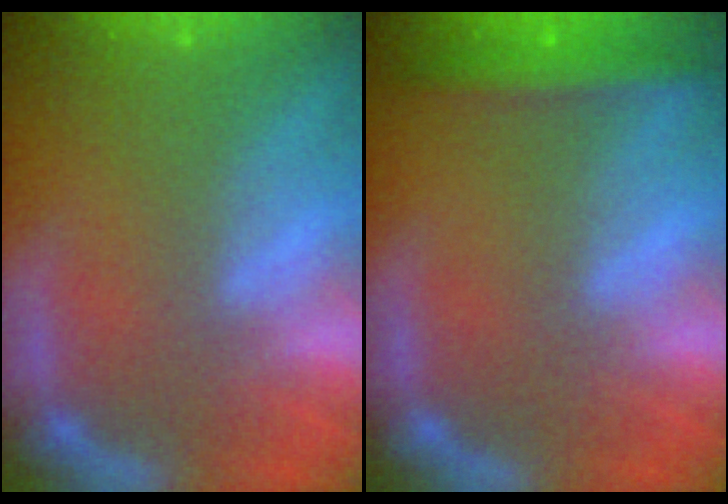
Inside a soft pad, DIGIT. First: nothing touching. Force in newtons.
{"total": 3.0}